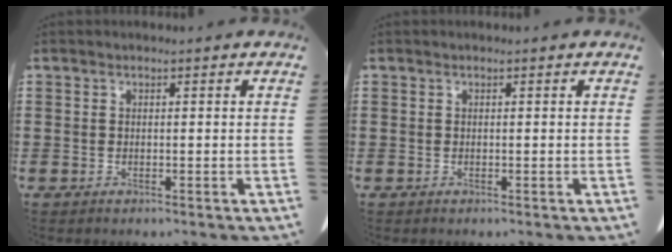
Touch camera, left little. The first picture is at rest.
{"total": 0.0}